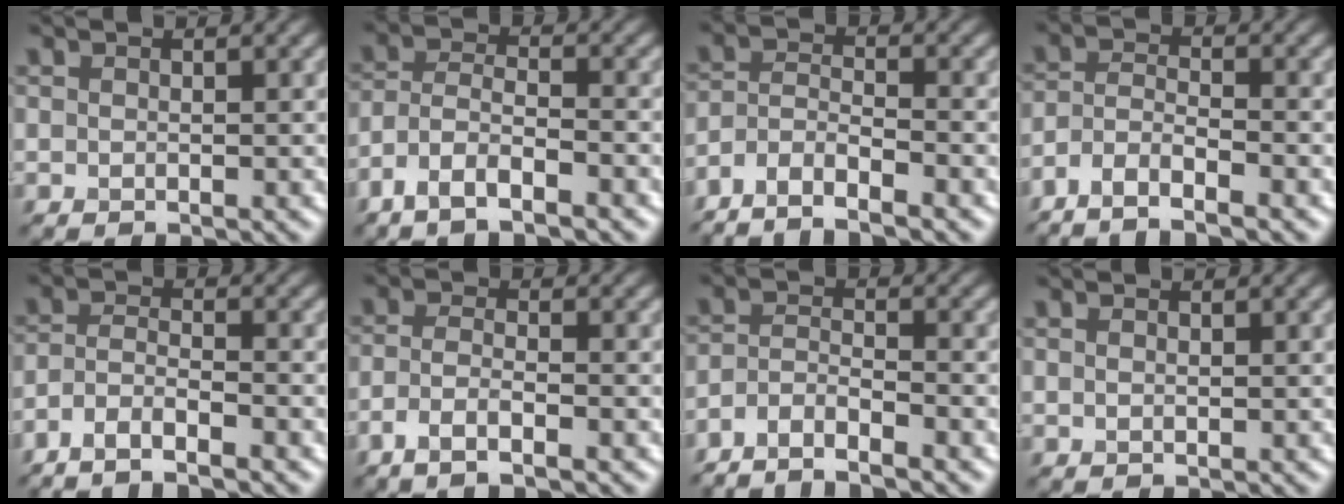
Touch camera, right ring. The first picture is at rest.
{"total": 4.7, "force": [-3.4, 1.4, 2.9], "torque": [-0.058, -0.001, -0.070]}
{"total": 4.9, "force": [-4.1, 1.1, 2.5], "torque": [-0.046, -0.004, -0.083]}
{"total": 4.6, "force": [-3.6, 1.0, 2.5], "torque": [-0.049, -0.003, -0.075]}
{"total": 3.6, "force": [-2.9, 0.7, 2.1], "torque": [-0.042, 0.001, -0.063]}
{"total": 3.0, "force": [-1.8, 0.8, 2.3], "torque": [-0.049, -0.002, -0.043]}
{"total": 3.8, "force": [-3.3, 0.6, 1.7], "torque": [-0.030, -0.001, -0.070]}
{"total": 0.6, "force": [0.3, 0.3, 0.4], "torque": [-0.008, 0.001, 0.005]}